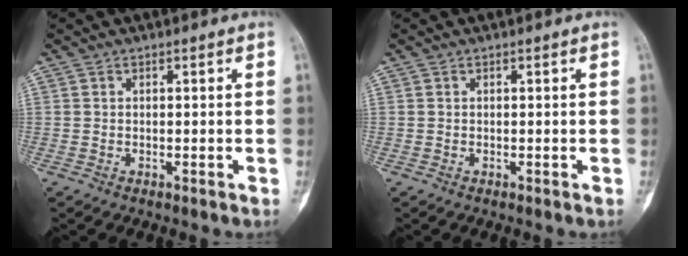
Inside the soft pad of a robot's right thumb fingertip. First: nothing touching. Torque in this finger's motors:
{"motor_torque": [0.00, 0.00, 0.03, -0.01, 0.00]}